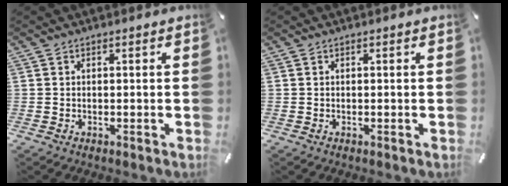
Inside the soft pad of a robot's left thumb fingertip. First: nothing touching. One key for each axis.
{"total": 0.0}